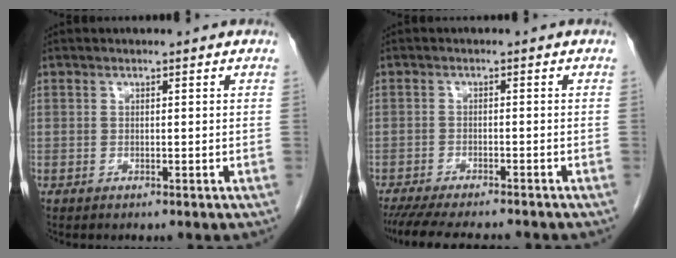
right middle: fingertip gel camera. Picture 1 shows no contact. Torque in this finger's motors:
{"motor_torque": [0.99, -0.79, 0.13, 0.03]}